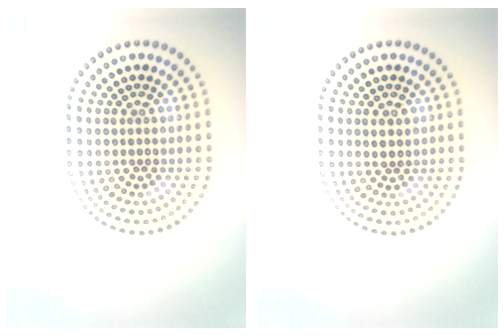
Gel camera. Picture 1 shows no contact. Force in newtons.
{"total": 1.3, "press": 1.3, "slide": 0.4}